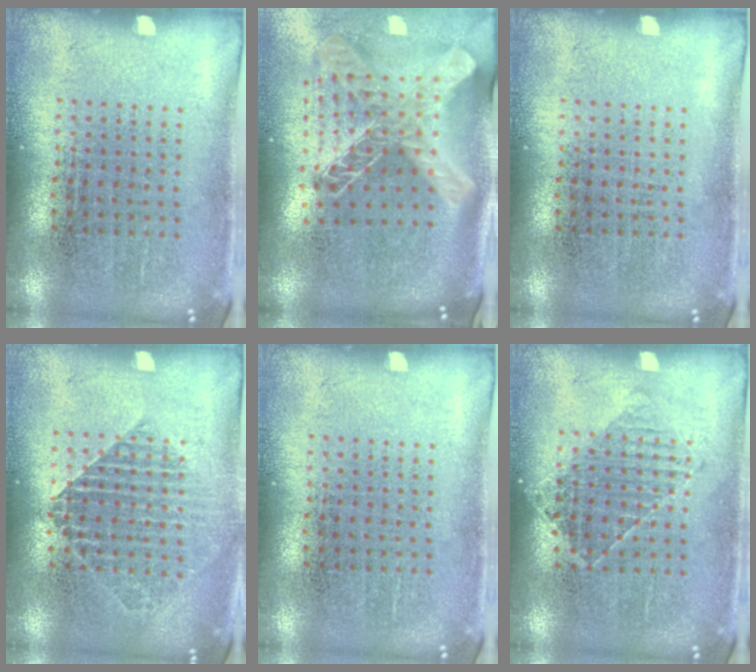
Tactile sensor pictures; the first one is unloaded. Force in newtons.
{"total": 2.7, "press": 1.9, "slide": 1.9}
{"total": 0.0}
{"total": 1.4, "press": 1.3, "slide": 0.5}
{"total": 0.0}
{"total": 1.1, "press": 0.9, "slide": 0.6}